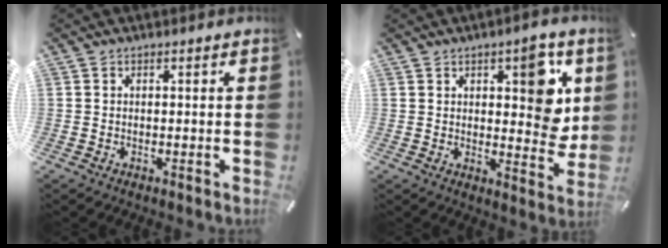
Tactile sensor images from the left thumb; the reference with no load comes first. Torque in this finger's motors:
{"motor_torque": [2.17, 2.05, 1.16, -0.96, 0.33]}